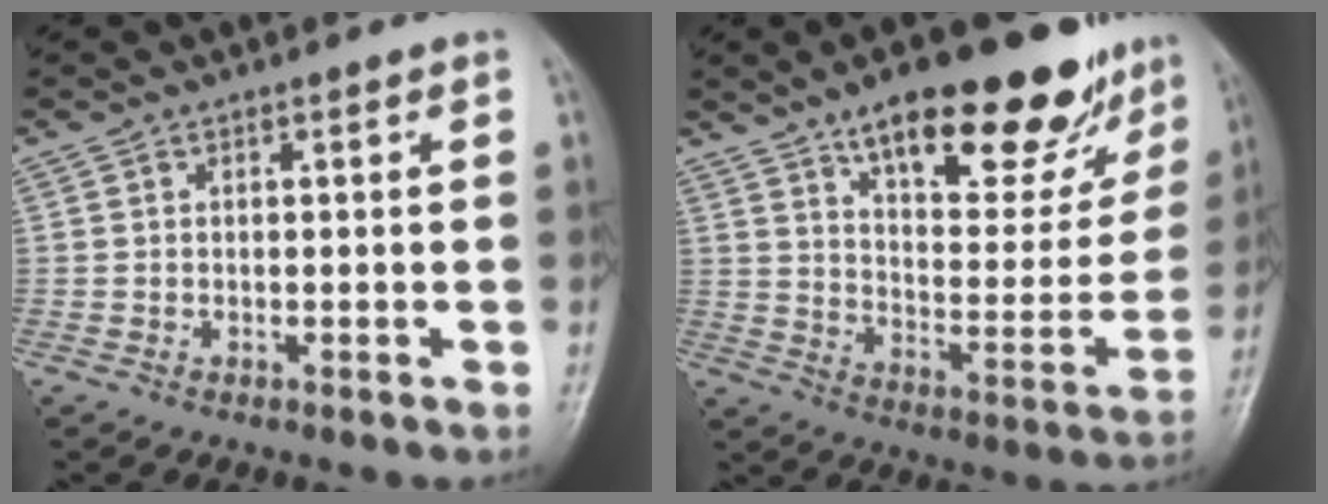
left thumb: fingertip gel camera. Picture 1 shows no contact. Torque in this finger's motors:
{"motor_torque": [1.32, 1.26, 1.45, -1.32, 0.12]}